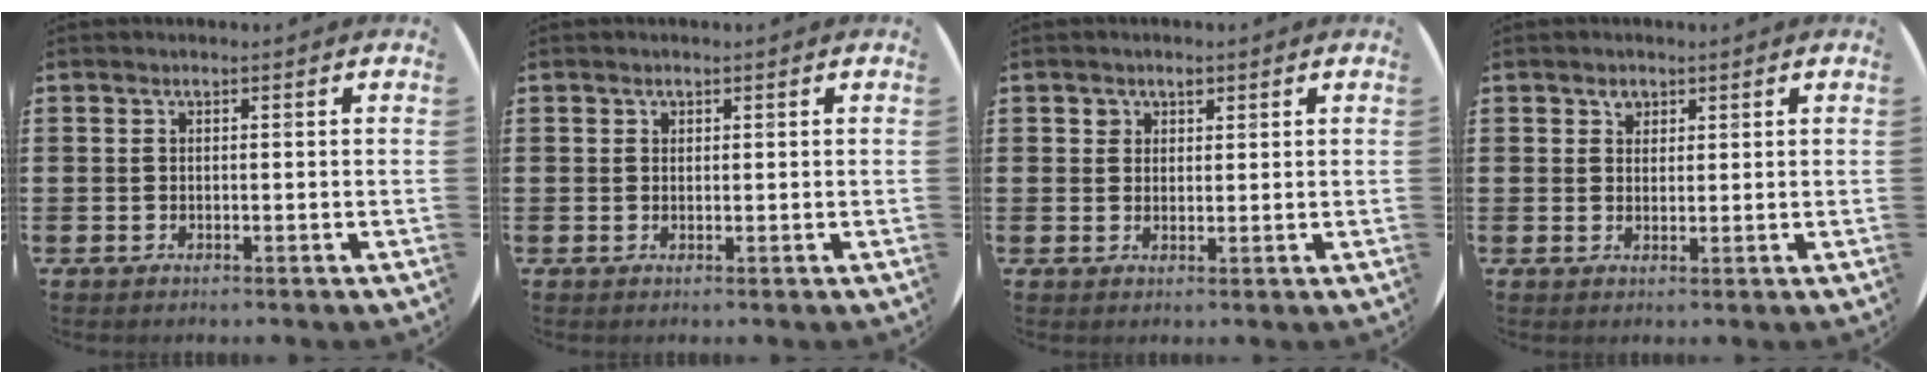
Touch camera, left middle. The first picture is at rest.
{"total": 0.5, "force": [0.3, 0.4, 0.0], "torque": [0.009, 0.002, 0.005]}
{"total": 1.7, "force": [1.1, 1.3, 0.4], "torque": [0.007, -0.002, 0.017]}
{"total": 1.6, "force": [1.2, 1.1, 0.2], "torque": [0.012, -0.005, 0.021]}